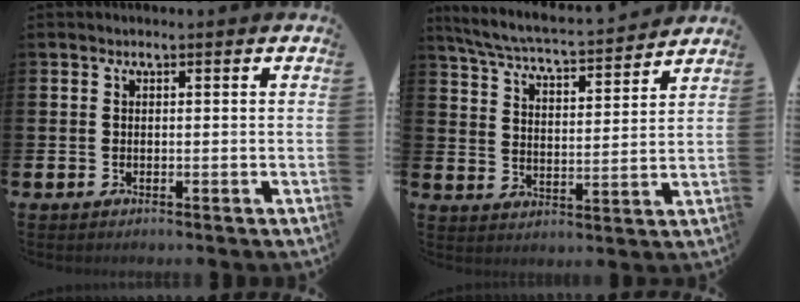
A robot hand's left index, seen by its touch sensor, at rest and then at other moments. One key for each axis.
{"total": 5.7, "fx": 5.4, "fy": 0.4, "fz": 1.7, "tx": -0.061, "ty": -0.044, "tz": 0.090}